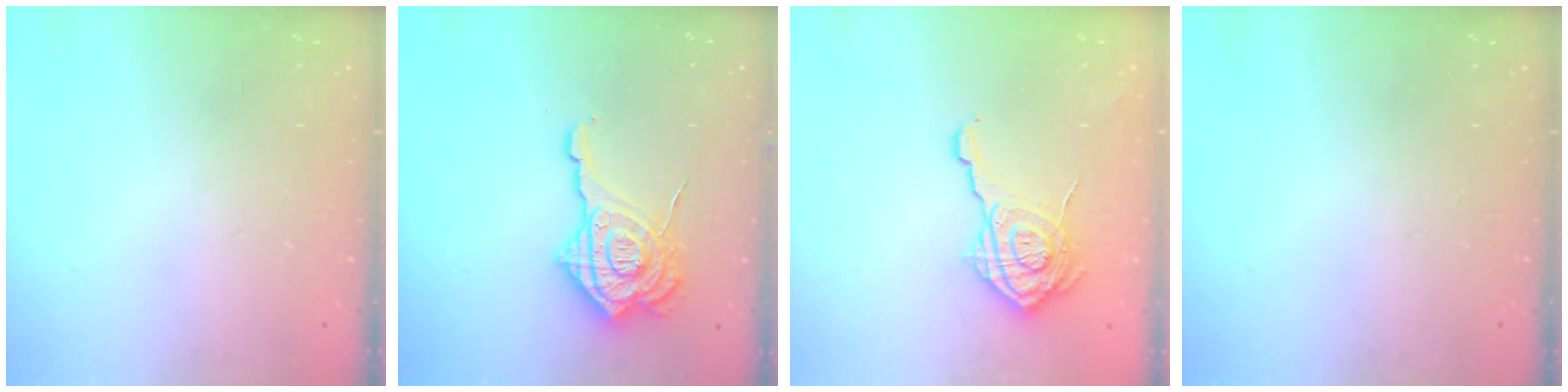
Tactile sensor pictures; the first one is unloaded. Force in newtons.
{"total": 18.1, "press": 18.0, "slide": 1.5}
{"total": 16.8, "press": 16.8, "slide": 0.5}
{"total": 0.0}